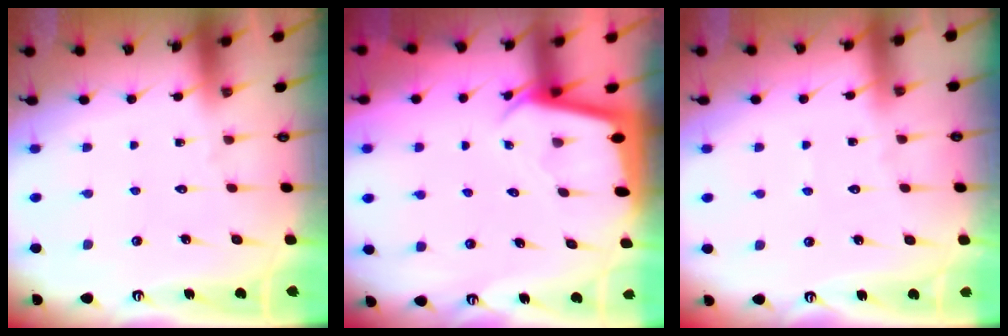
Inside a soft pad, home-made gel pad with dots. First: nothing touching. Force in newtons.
{"total": 2.4, "press": 2.4, "slide": 0.1}
{"total": 3.0, "press": 3.0, "slide": 0.2}